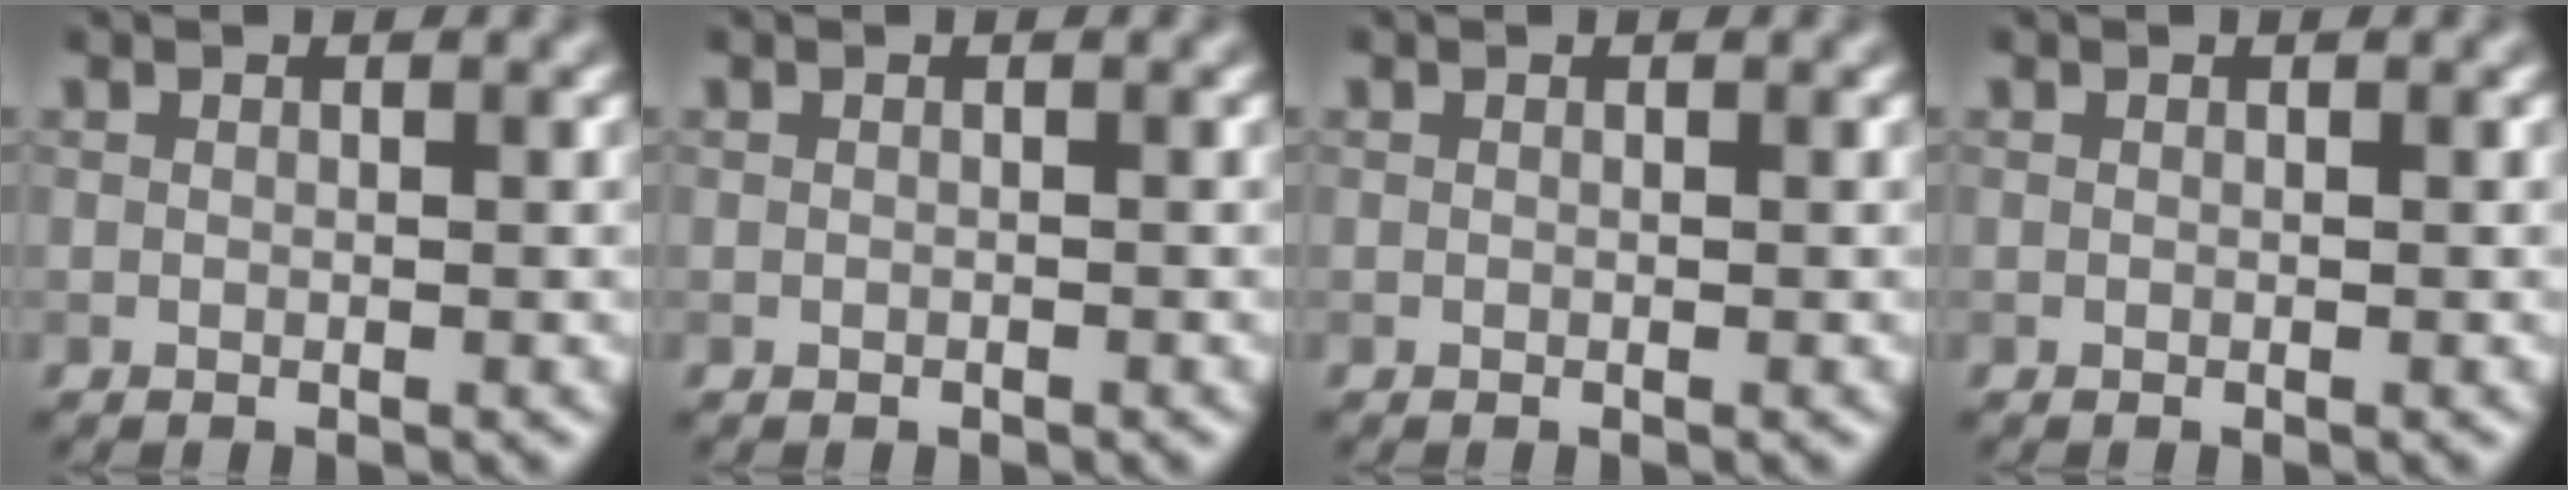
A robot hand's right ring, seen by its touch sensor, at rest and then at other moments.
{"total": 0.0}
{"total": 0.0}
{"total": 0.0}